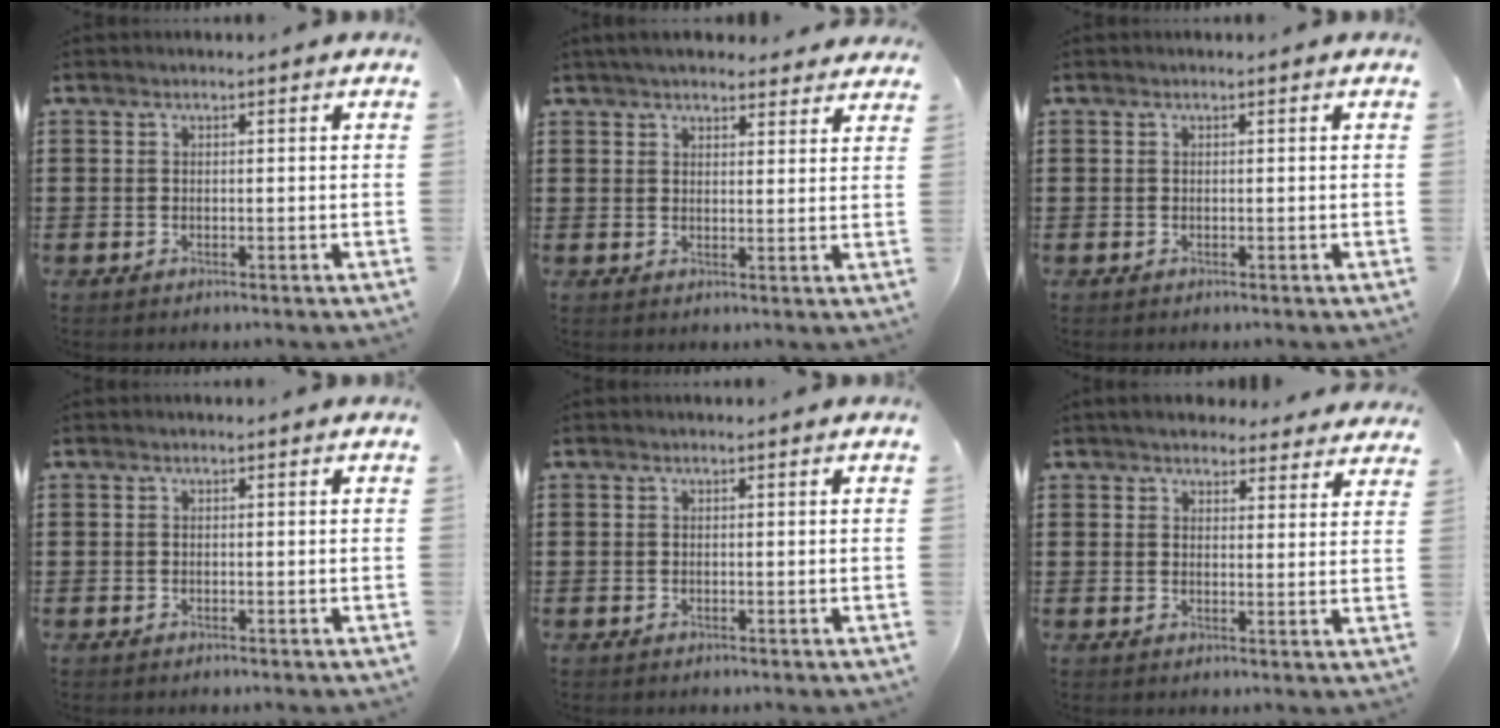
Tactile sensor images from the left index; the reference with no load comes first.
{"total": 4.2, "force": [4.0, 0.8, 1.1], "torque": [-0.031, -0.005, 0.075]}
{"total": 0.0}
{"total": 0.0}
{"total": 0.0}
{"total": 4.0, "force": [3.9, 0.8, 0.8], "torque": [-0.026, -0.012, 0.072]}